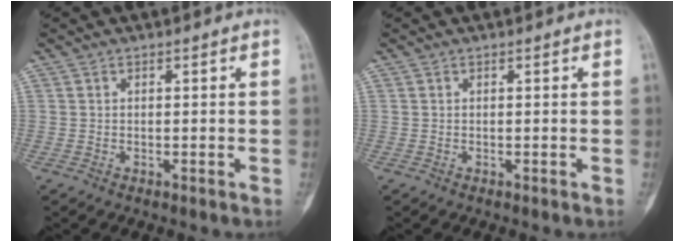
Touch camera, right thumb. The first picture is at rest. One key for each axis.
{"total": 0.0}